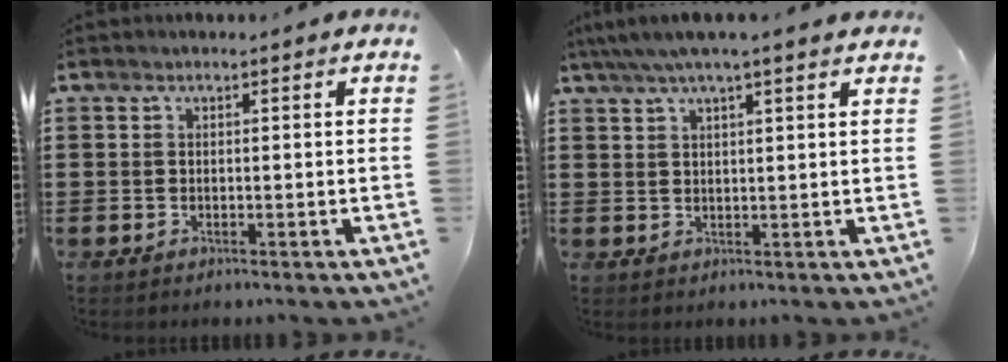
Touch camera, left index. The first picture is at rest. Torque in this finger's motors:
{"motor_torque": [1.31, -0.83, 0.04, -0.11]}